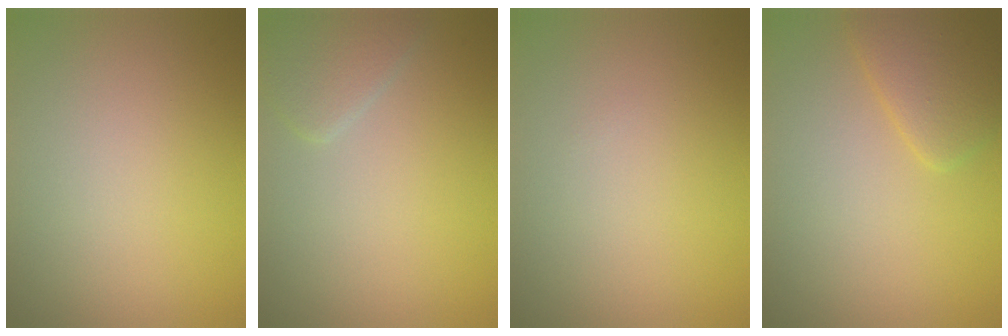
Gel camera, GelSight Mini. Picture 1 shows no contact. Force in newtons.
{"total": 1.9, "press": 1.9, "slide": 0.1}
{"total": 0.0}
{"total": 2.9, "press": 2.9, "slide": 0.2}